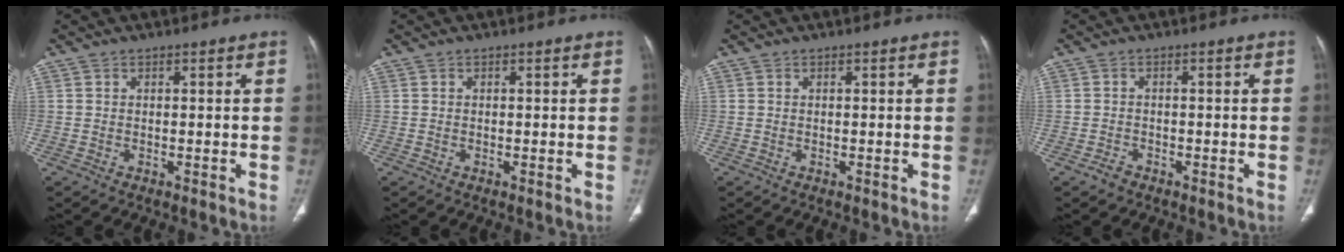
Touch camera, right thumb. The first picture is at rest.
{"total": 0.0}
{"total": 0.0}
{"total": 1.7, "force": [-1.2, 1.0, 0.5], "torque": [-0.013, 0.006, -0.022]}